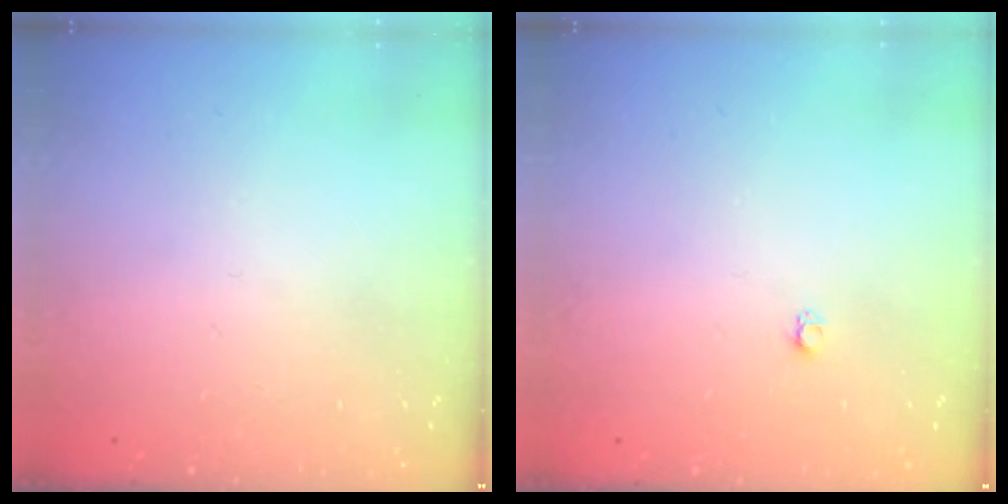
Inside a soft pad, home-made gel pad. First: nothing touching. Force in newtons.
{"total": 2.2, "press": 2.2, "slide": 0.3}